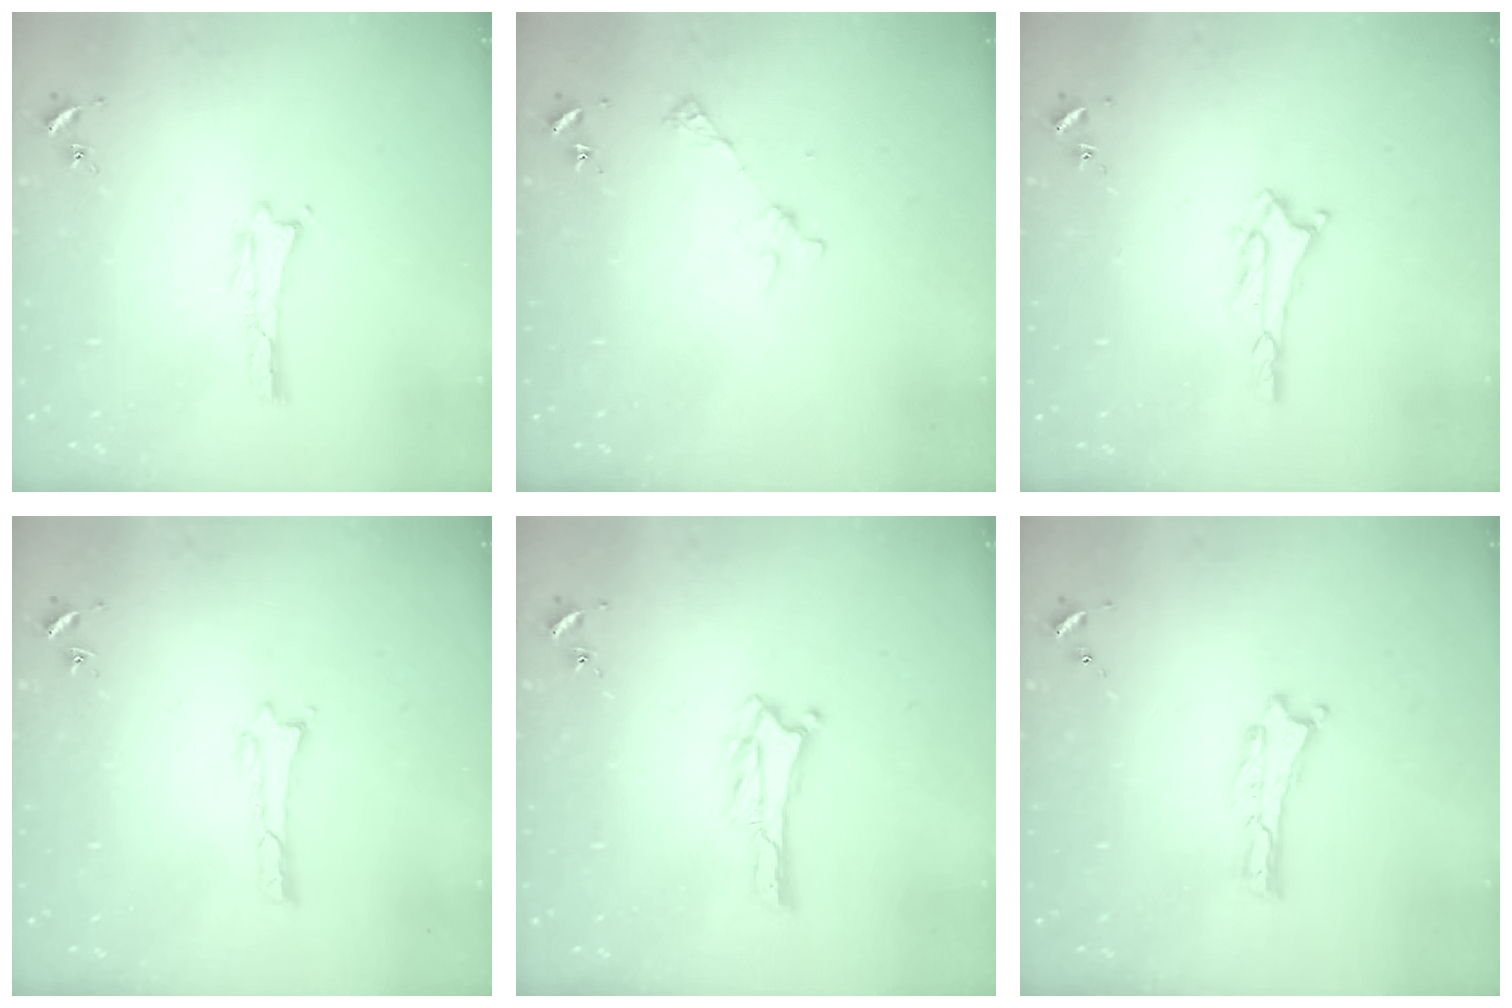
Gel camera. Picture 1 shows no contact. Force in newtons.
{"total": 3.3, "press": 3.3, "slide": 0.2}
{"total": 2.4, "press": 2.4, "slide": 0.4}
{"total": 0.0}
{"total": 1.3, "press": 1.3, "slide": 0.4}
{"total": 0.0}